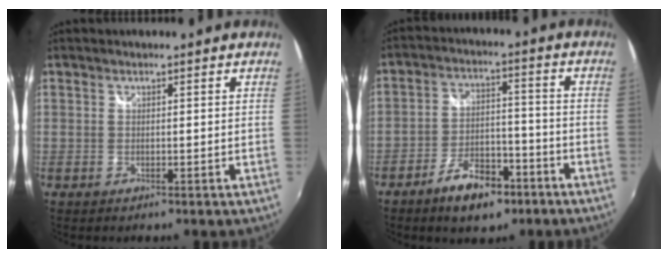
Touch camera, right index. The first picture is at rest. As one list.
[{"total": 10.1, "force": [-6.6, 4.7, 6.0], "torque": [-0.120, 0.014, -0.101]}]